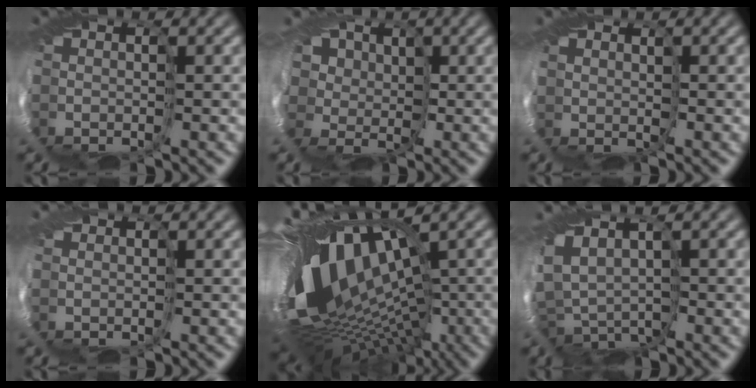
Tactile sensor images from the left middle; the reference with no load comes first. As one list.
[{"total": 8.7, "force": [3.1, 6.7, 4.5], "torque": [-0.099, 0.032, -0.005]}, {"total": 1.4, "force": [1.2, 0.4, -0.7], "torque": [-0.005, 0.002, 0.009]}, {"total": 1.5, "force": [0.5, 1.4, 0.2], "torque": [-0.018, 0.001, 0.015]}, {"total": 14.7, "force": [0.0, 8.1, 12.3], "torque": [-0.242, -0.012, 0.006]}, {"total": 1.5, "force": [-0.4, 1.0, 1.1], "torque": [-0.047, 0.003, -0.032]}]